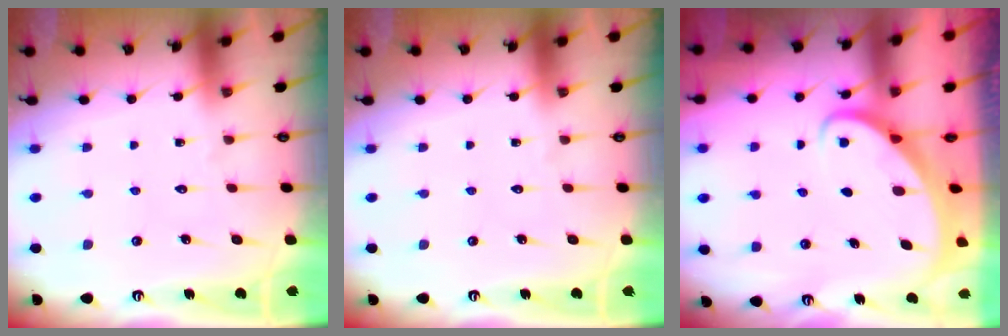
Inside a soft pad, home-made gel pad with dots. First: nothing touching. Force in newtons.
{"total": 0.0}
{"total": 3.1, "press": 3.1, "slide": 0.4}